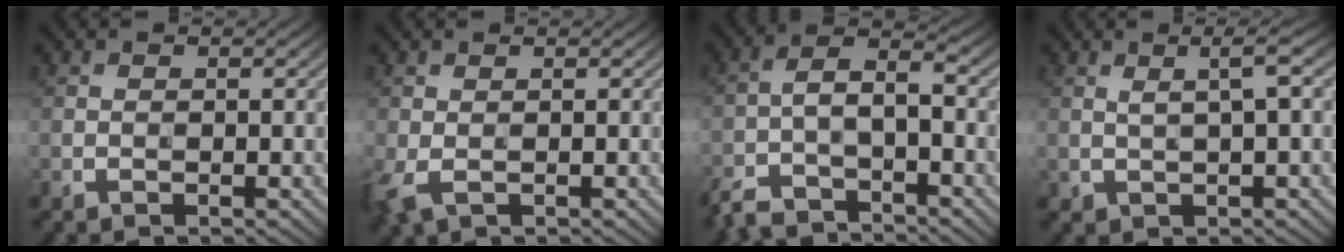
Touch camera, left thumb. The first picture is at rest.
{"total": 3.0, "force": [-0.8, 1.7, 2.4], "torque": [-0.073, -0.006, -0.016]}
{"total": 6.5, "force": [-4.7, 2.2, 3.9], "torque": [-0.078, -0.003, -0.102]}
{"total": 3.0, "force": [0.9, 0.5, 2.8], "torque": [-0.053, 0.009, 0.019]}